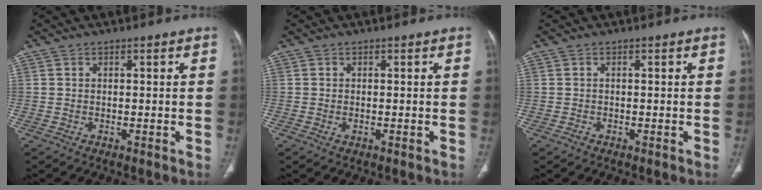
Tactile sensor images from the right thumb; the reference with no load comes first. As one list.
[{"total": 0.6, "force": [-0.1, 0.4, 0.5], "torque": [-0.011, 0.000, -0.001]}, {"total": 0.5, "force": [-0.3, 0.4, 0.2], "torque": [-0.002, 0.001, -0.007]}]